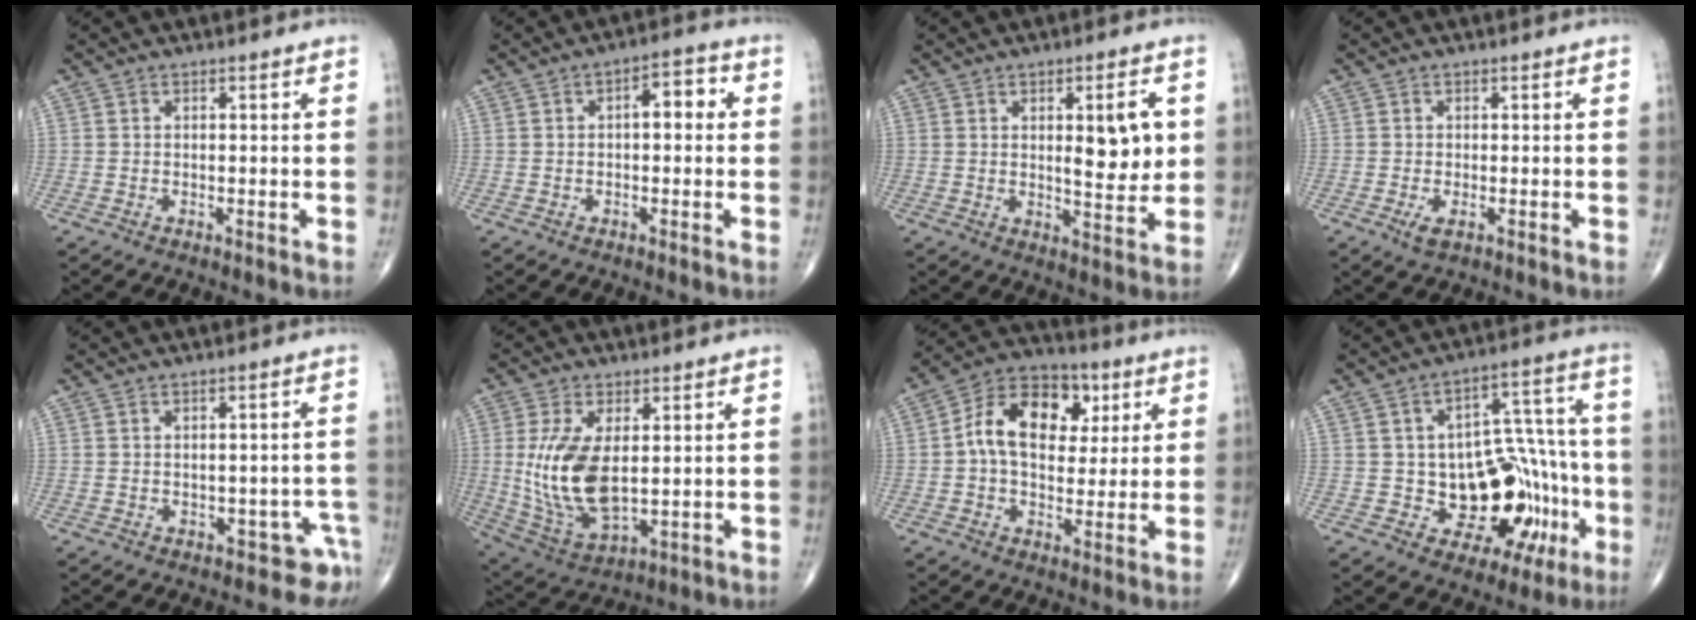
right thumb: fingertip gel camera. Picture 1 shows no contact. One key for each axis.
{"total": 5.3, "fx": 0.7, "fy": 2.5, "fz": 4.6, "tx": -0.049, "ty": 0.020, "tz": 0.002}
{"total": 9.1, "fx": 1.9, "fy": 3.0, "fz": 8.4, "tx": -0.104, "ty": -0.017, "tz": 0.030}
{"total": 1.9, "fx": -0.7, "fy": 0.7, "fz": 1.6, "tx": -0.036, "ty": -0.004, "tz": -0.012}
{"total": 3.7, "fx": -2.4, "fy": 2.6, "fz": 1.2, "tx": 0.016, "ty": 0.035, "tz": -0.028}
{"total": 14.2, "fx": 1.2, "fy": 7.1, "fz": 12.2, "tx": -0.247, "ty": -0.017, "tz": 0.040}
{"total": 14.8, "fx": 3.2, "fy": 9.9, "fz": 10.5, "tx": -0.146, "ty": 0.013, "tz": 0.043}
{"total": 19.7, "fx": -5.0, "fy": 12.2, "fz": 14.6, "tx": -0.129, "ty": 0.042, "tz": -0.054}